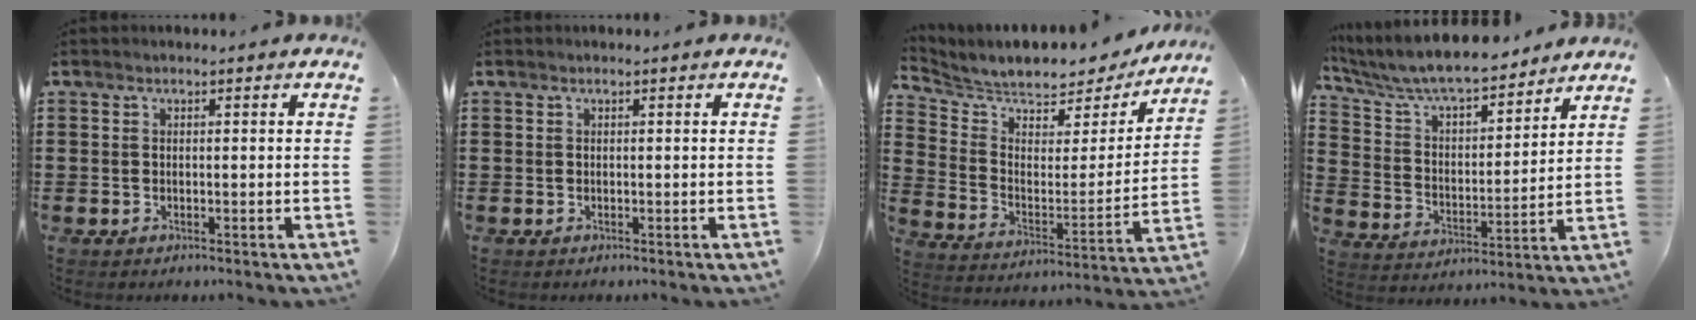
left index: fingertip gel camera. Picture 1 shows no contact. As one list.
[{"total": 0.0}, {"total": 5.9, "force": [5.6, 1.4, 1.0], "torque": [-0.057, -0.047, 0.094]}, {"total": 8.1, "force": [7.4, 1.2, 3.1], "torque": [-0.092, -0.044, 0.127]}]